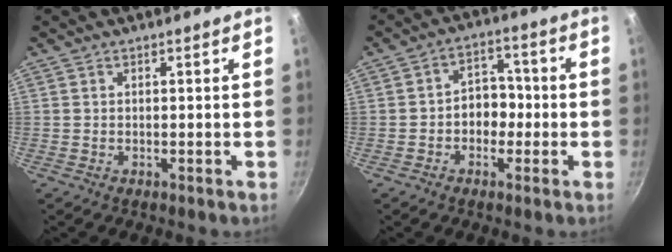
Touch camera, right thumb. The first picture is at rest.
{"total": 6.7, "force": [-1.1, 5.2, 4.1], "torque": [-0.012, 0.023, -0.025]}